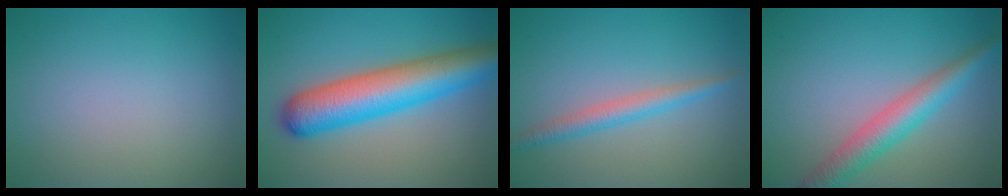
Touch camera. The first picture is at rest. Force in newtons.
{"total": 8.9, "press": 8.9, "slide": 0.3}
{"total": 2.5, "press": 2.5, "slide": 0.1}
{"total": 4.4, "press": 4.4, "slide": 0.2}